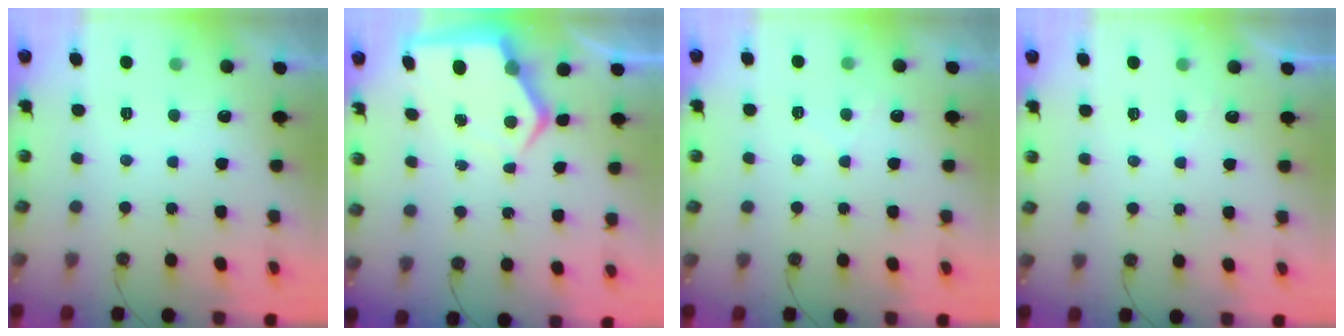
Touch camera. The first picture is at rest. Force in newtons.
{"total": 7.4, "press": 7.3, "slide": 1.0}
{"total": 3.8, "press": 3.8, "slide": 0.5}
{"total": 2.8, "press": 2.8, "slide": 0.3}